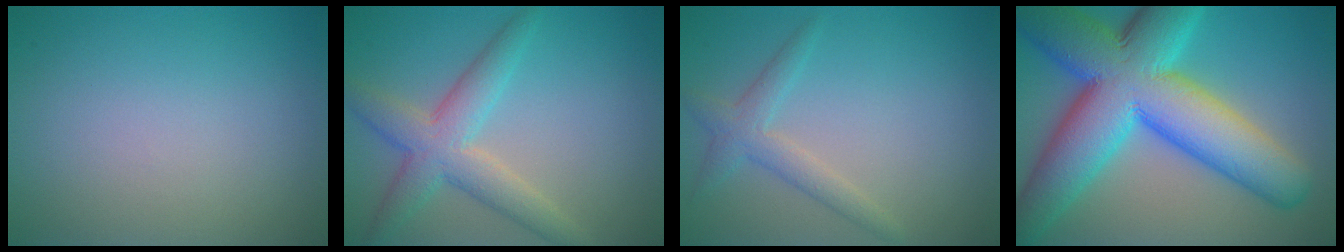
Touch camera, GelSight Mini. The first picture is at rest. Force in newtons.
{"total": 4.9, "press": 4.9, "slide": 0.1}
{"total": 2.4, "press": 2.4, "slide": 0.2}
{"total": 15.5, "press": 15.5, "slide": 0.5}